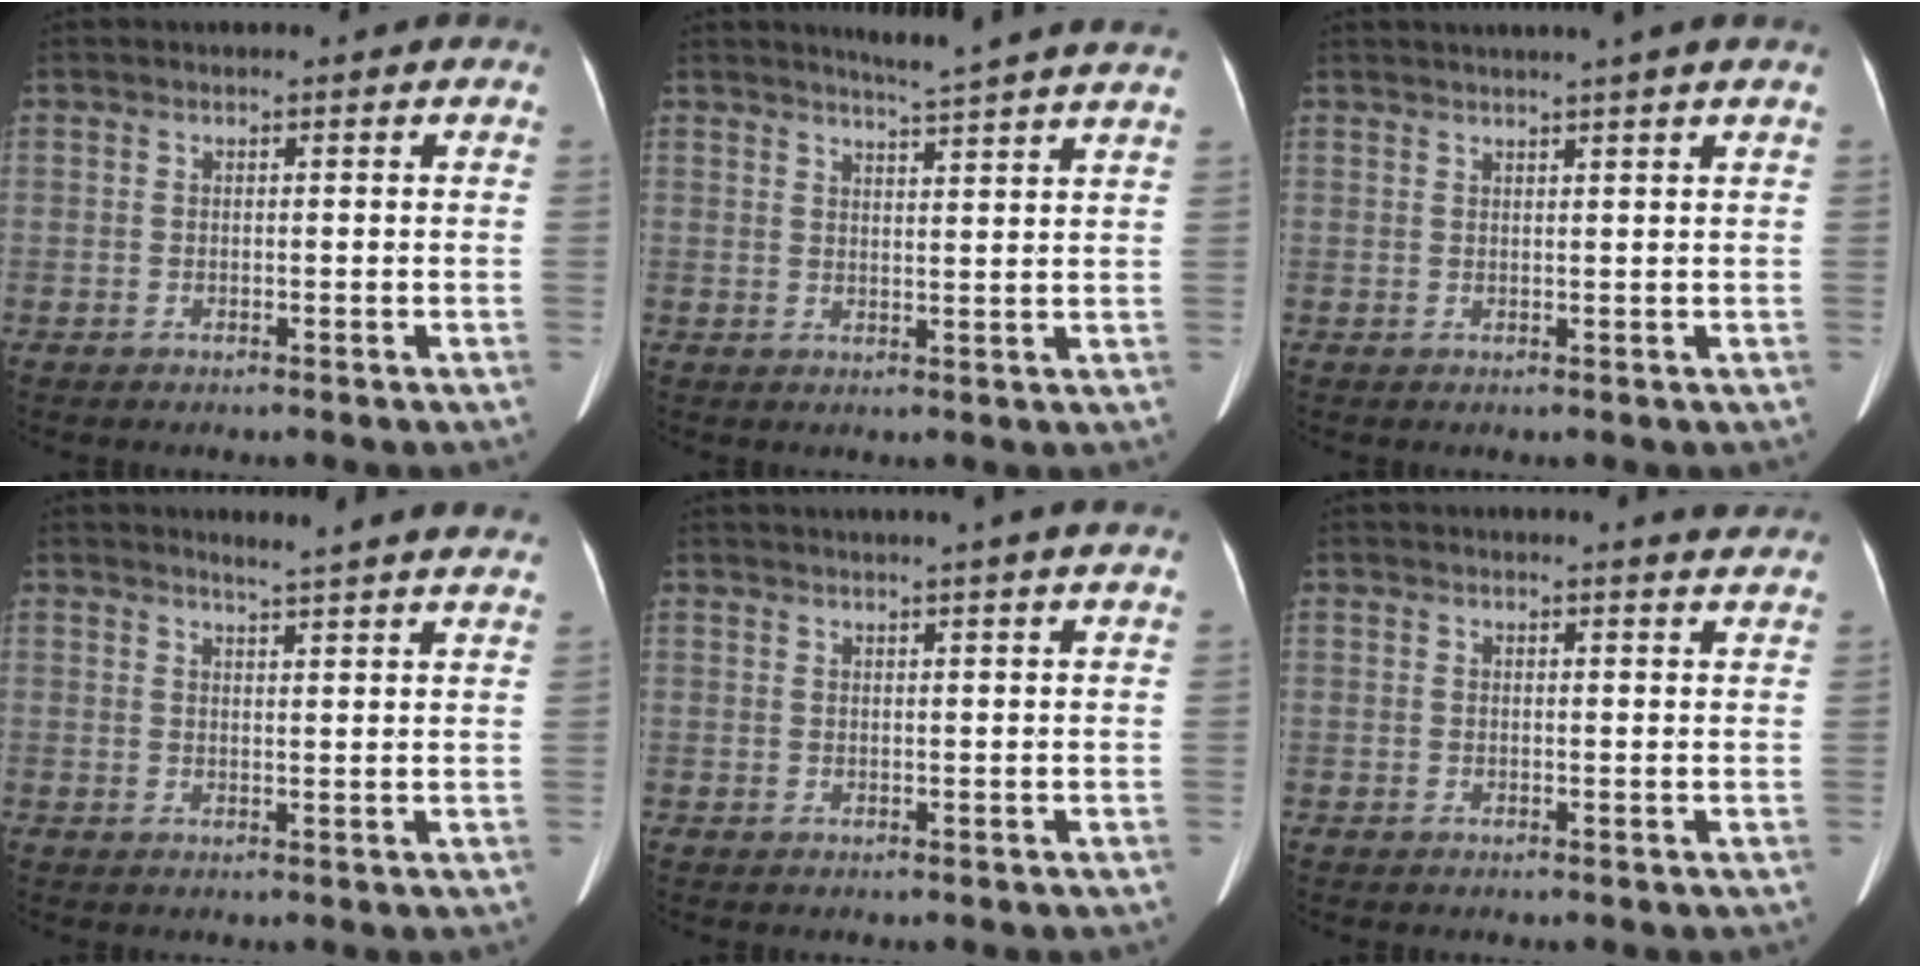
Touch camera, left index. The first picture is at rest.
{"total": 9.5, "force": [8.8, -1.4, 3.4], "torque": [-0.051, -0.014, 0.098]}
{"total": 4.1, "force": [3.3, -1.2, 2.0], "torque": [-0.025, 0.012, 0.043]}
{"total": 10.6, "force": [10.0, -0.5, 3.5], "torque": [-0.045, -0.023, 0.102]}
{"total": 6.1, "force": [5.2, -1.1, 2.8], "torque": [-0.034, 0.018, 0.056]}
{"total": 3.6, "force": [3.5, -0.2, 0.8], "torque": [-0.014, -0.007, 0.025]}